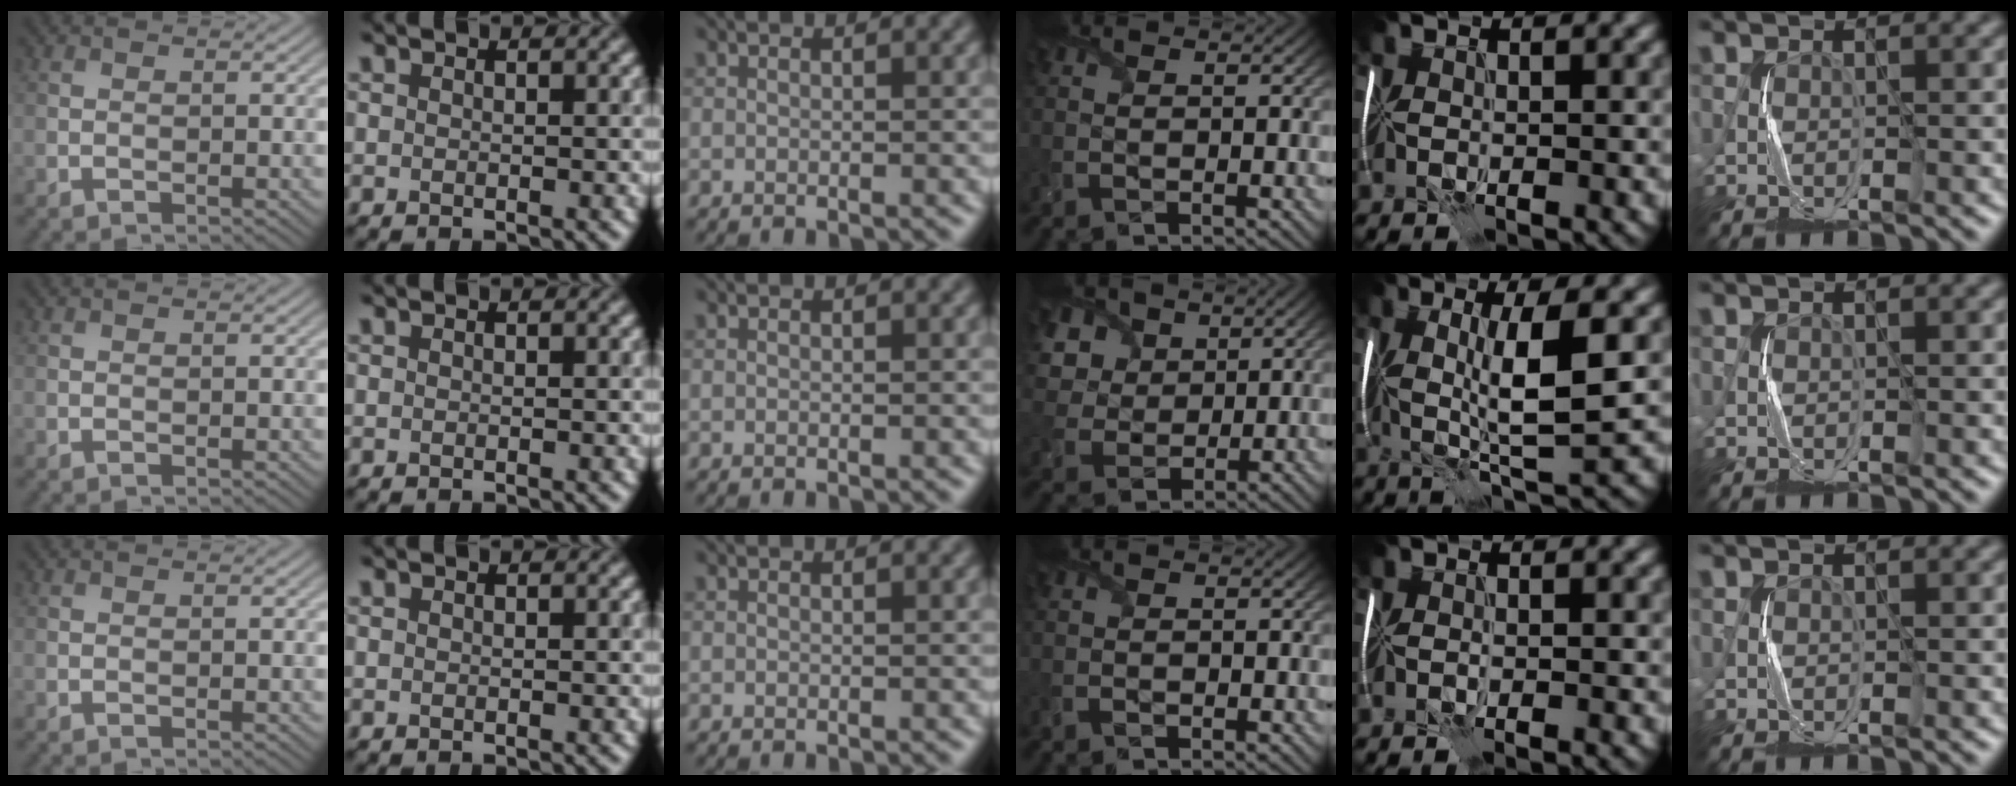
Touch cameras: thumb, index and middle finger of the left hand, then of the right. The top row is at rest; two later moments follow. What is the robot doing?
{"motion": "fold", "object": "plastic wrap"}